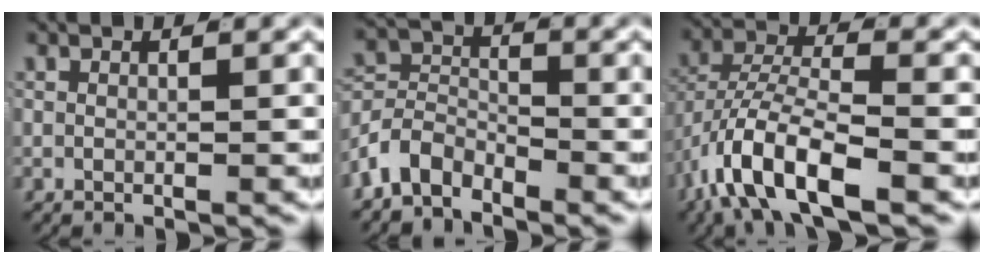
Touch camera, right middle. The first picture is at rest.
{"total": 5.3, "force": [-3.0, 3.7, 2.1], "torque": [-0.039, -0.019, -0.057]}
{"total": 7.5, "force": [-3.7, 3.2, 5.7], "torque": [-0.118, -0.014, -0.061]}